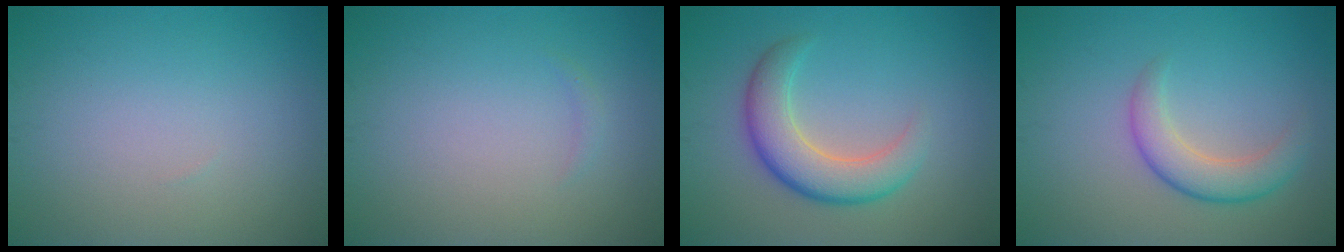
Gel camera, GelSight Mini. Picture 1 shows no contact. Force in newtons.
{"total": 0.5, "press": 0.5, "slide": 0.1}
{"total": 5.2, "press": 5.2, "slide": 0.2}
{"total": 3.5, "press": 3.5, "slide": 0.1}